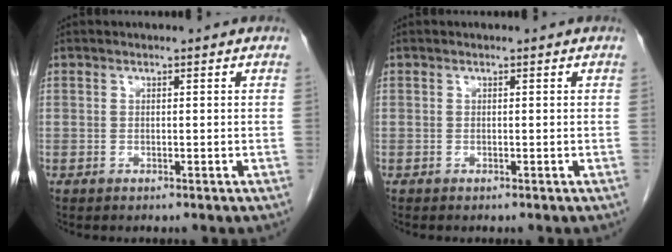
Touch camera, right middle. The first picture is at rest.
{"total": 0.0}